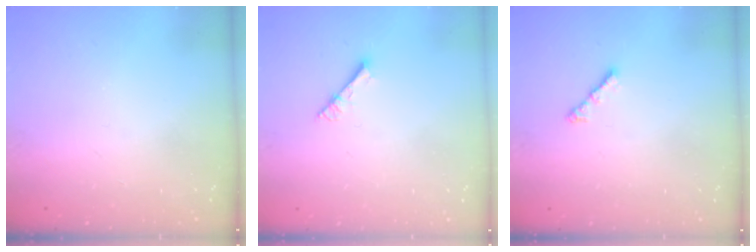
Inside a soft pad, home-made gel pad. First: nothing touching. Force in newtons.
{"total": 2.9, "press": 2.9, "slide": 0.3}
{"total": 3.0, "press": 2.9, "slide": 0.6}